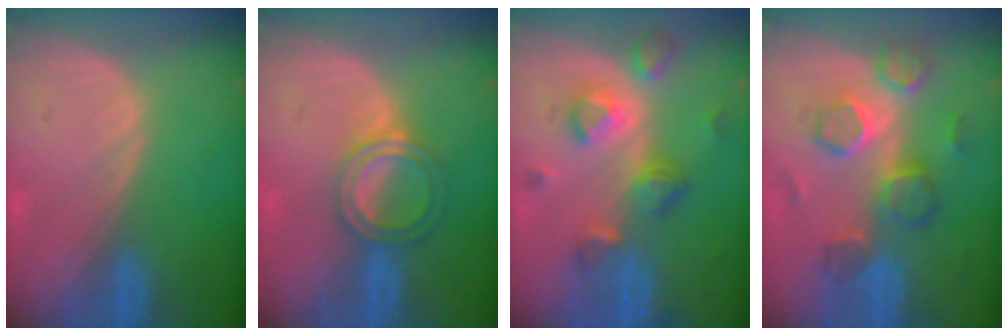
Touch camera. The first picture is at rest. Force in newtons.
{"total": 5.1, "press": 4.6, "slide": 2.1}
{"total": 7.9, "press": 7.1, "slide": 3.5}
{"total": 8.2, "press": 8.0, "slide": 1.8}